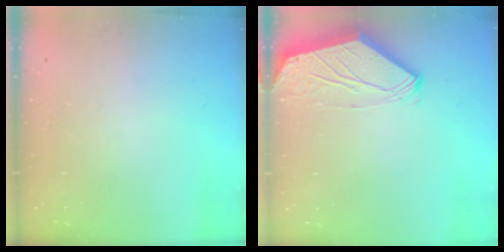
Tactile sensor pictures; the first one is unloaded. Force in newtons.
{"total": 0.0}